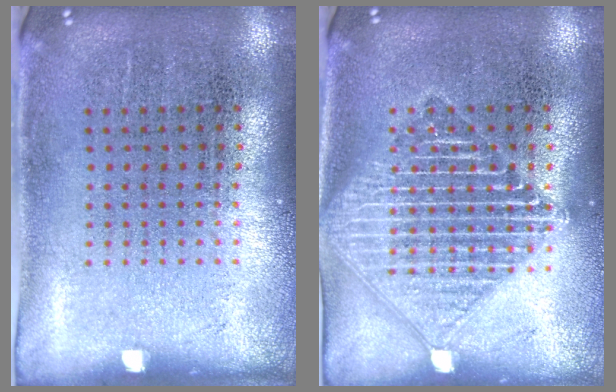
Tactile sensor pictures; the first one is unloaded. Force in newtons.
{"total": 3.4, "press": 3.3, "slide": 0.4}